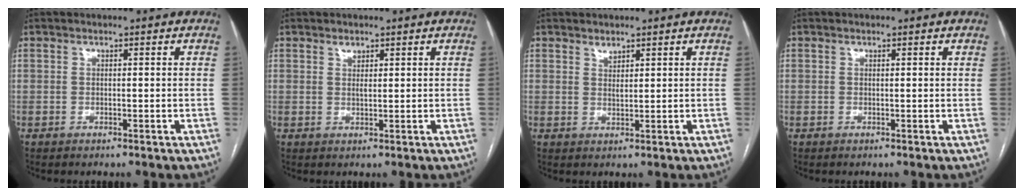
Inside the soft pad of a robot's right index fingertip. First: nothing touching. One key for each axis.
{"total": 1.3, "fx": 0.9, "fy": 0.7, "fz": 0.6, "tx": -0.010, "ty": -0.002, "tz": 0.016}
{"total": 1.5, "fx": 1.3, "fy": 0.6, "fz": 0.5, "tx": -0.006, "ty": -0.004, "tz": 0.024}
{"total": 0.0}